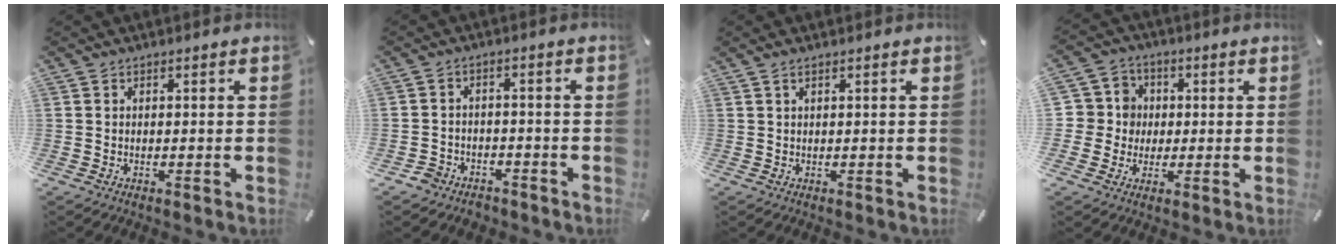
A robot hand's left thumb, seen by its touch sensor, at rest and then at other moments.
{"total": 3.9, "force": [-2.9, 2.5, 0.5], "torque": [-0.014, 0.011, -0.060]}
{"total": 1.0, "force": [0.5, 0.0, 0.9], "torque": [-0.020, 0.000, 0.008]}
{"total": 7.8, "force": [0.4, 7.8, 0.7], "torque": [-0.015, 0.001, 0.011]}